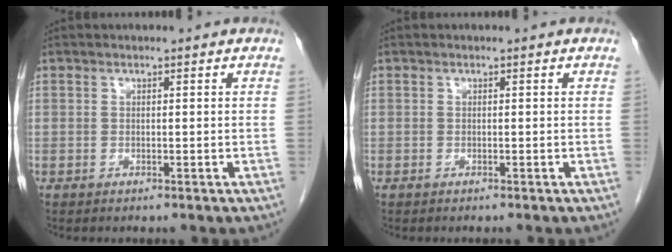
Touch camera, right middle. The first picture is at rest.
{"total": 0.0}